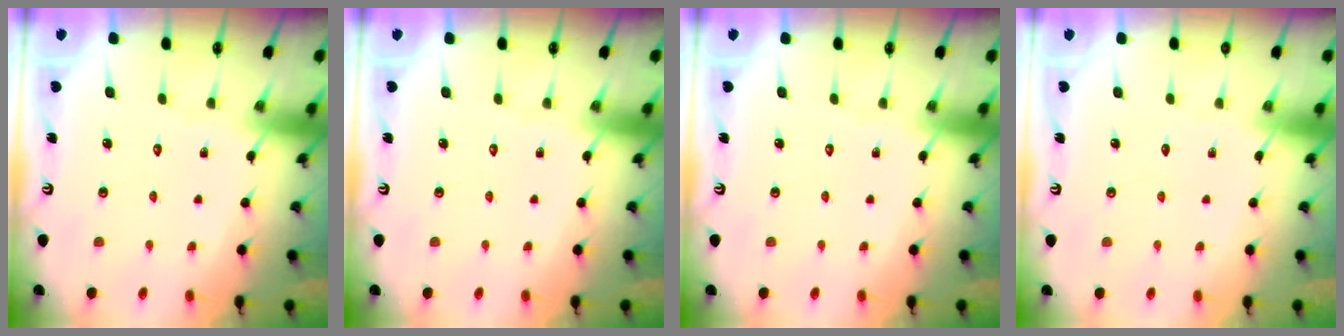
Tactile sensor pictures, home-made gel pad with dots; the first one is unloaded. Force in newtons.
{"total": 0.0}
{"total": 0.0}
{"total": 0.0}